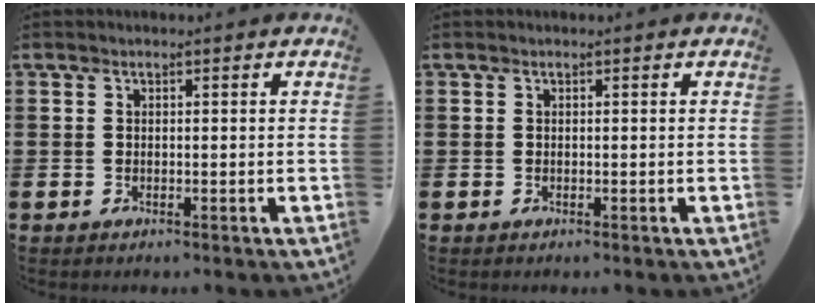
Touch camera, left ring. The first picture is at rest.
{"total": 0.0}